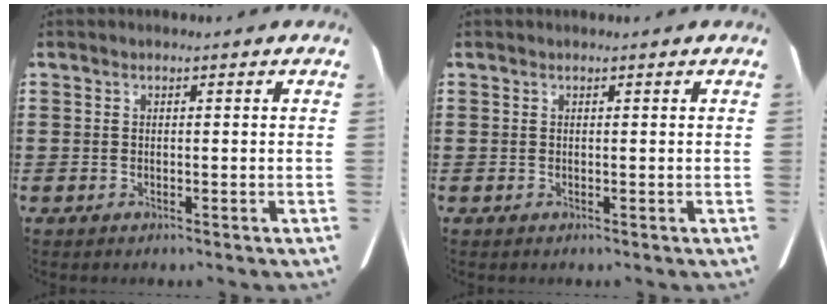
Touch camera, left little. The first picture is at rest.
{"total": 0.0}